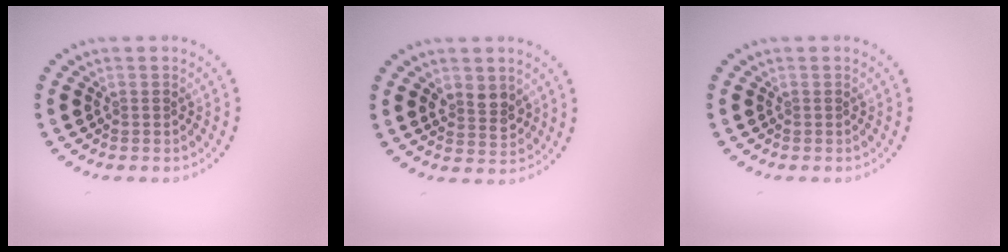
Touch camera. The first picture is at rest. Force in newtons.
{"total": 2.4, "press": 2.3, "slide": 0.7}
{"total": 0.0}